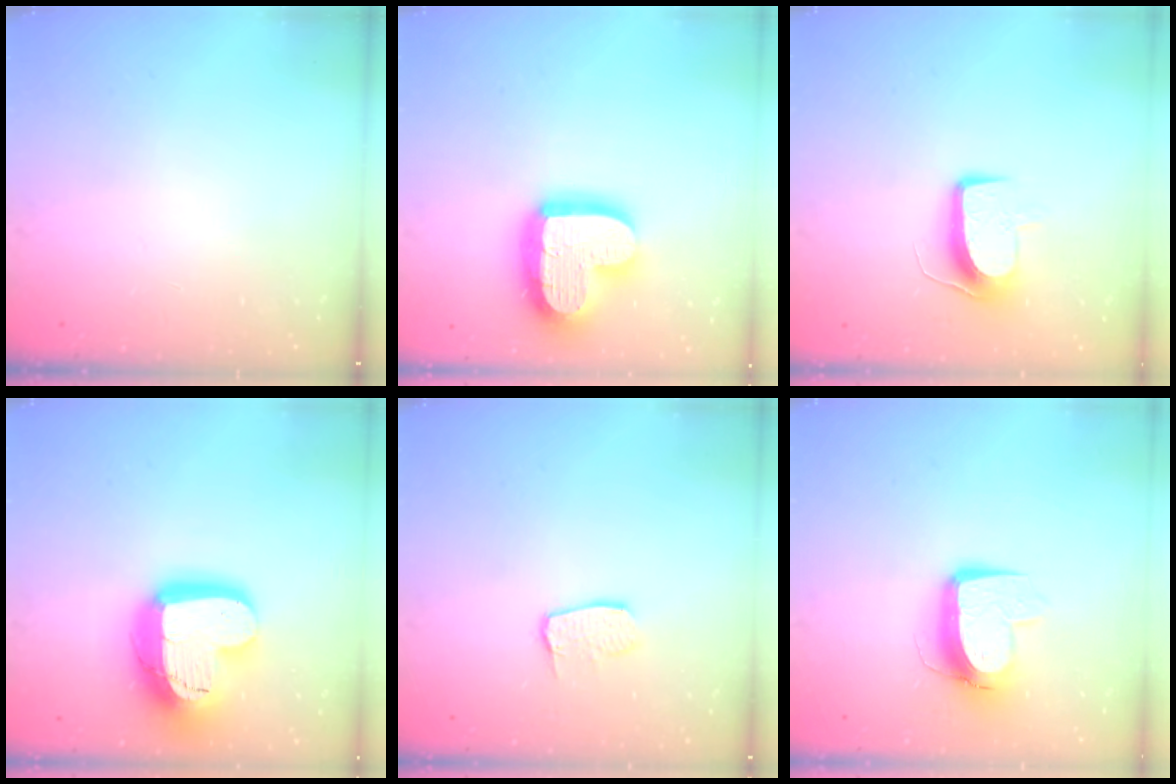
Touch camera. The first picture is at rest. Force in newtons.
{"total": 19.6, "press": 19.6, "slide": 1.5}
{"total": 9.2, "press": 9.2, "slide": 0.4}
{"total": 20.1, "press": 20.0, "slide": 1.6}
{"total": 6.8, "press": 6.8, "slide": 0.5}
{"total": 10.9, "press": 10.9, "slide": 1.2}